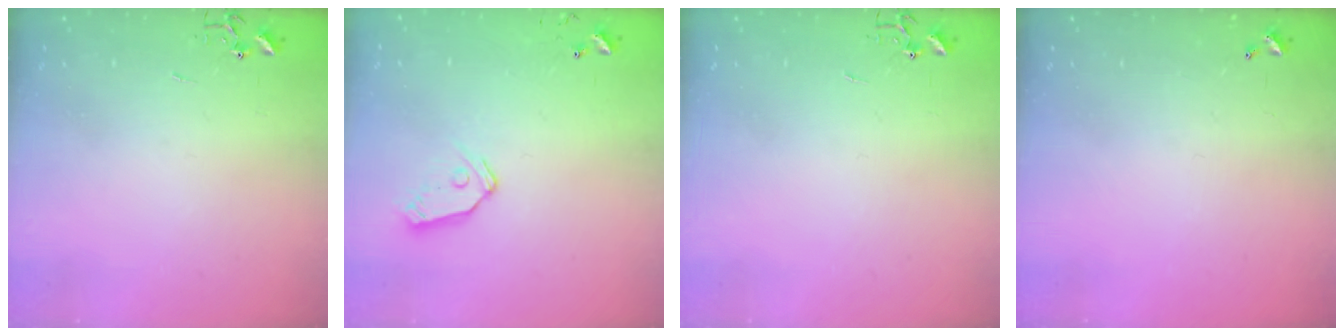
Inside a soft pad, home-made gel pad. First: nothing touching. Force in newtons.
{"total": 8.1, "press": 8.1, "slide": 0.7}
{"total": 0.0}
{"total": 0.0}